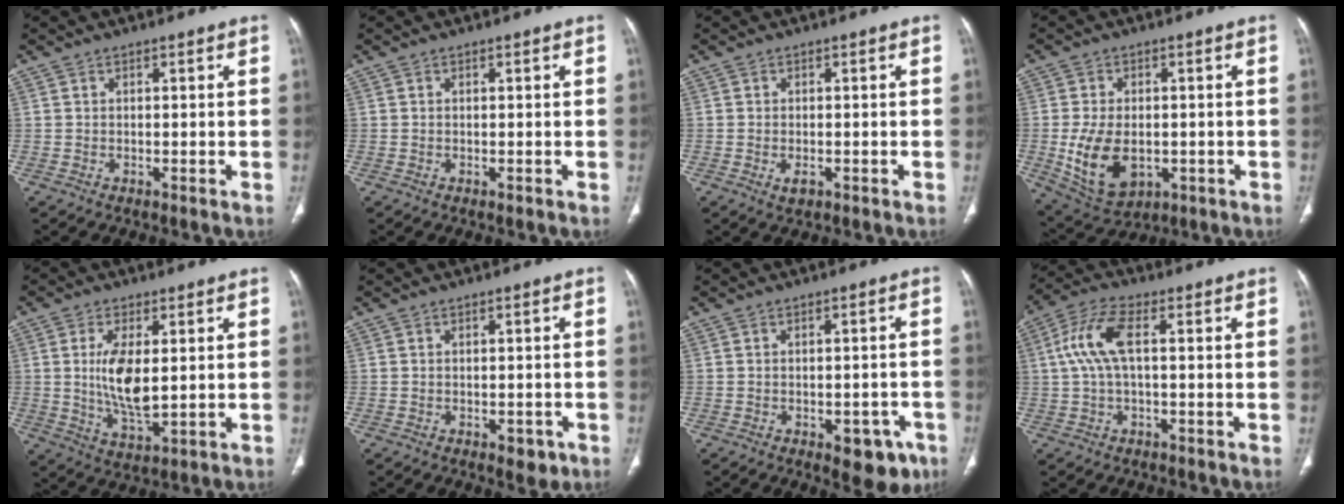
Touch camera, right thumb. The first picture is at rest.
{"total": 0.6, "force": [0.0, 0.4, 0.4], "torque": [-0.011, -0.003, 0.004]}
{"total": 2.0, "force": [-0.7, 1.2, 1.4], "torque": [-0.023, -0.001, -0.008]}
{"total": 11.8, "force": [-2.0, 7.5, 8.8], "torque": [-0.152, -0.004, -0.015]}
{"total": 9.6, "force": [1.0, 4.0, 8.7], "torque": [-0.166, -0.021, 0.027]}
{"total": 3.1, "force": [-1.4, 1.8, 2.1], "torque": [-0.015, 0.004, -0.011]}
{"total": 7.4, "force": [-3.8, 4.0, 5.0], "torque": [-0.036, 0.017, -0.040]}
{"total": 8.3, "force": [1.0, 3.3, 7.6], "torque": [-0.183, 0.026, 0.016]}